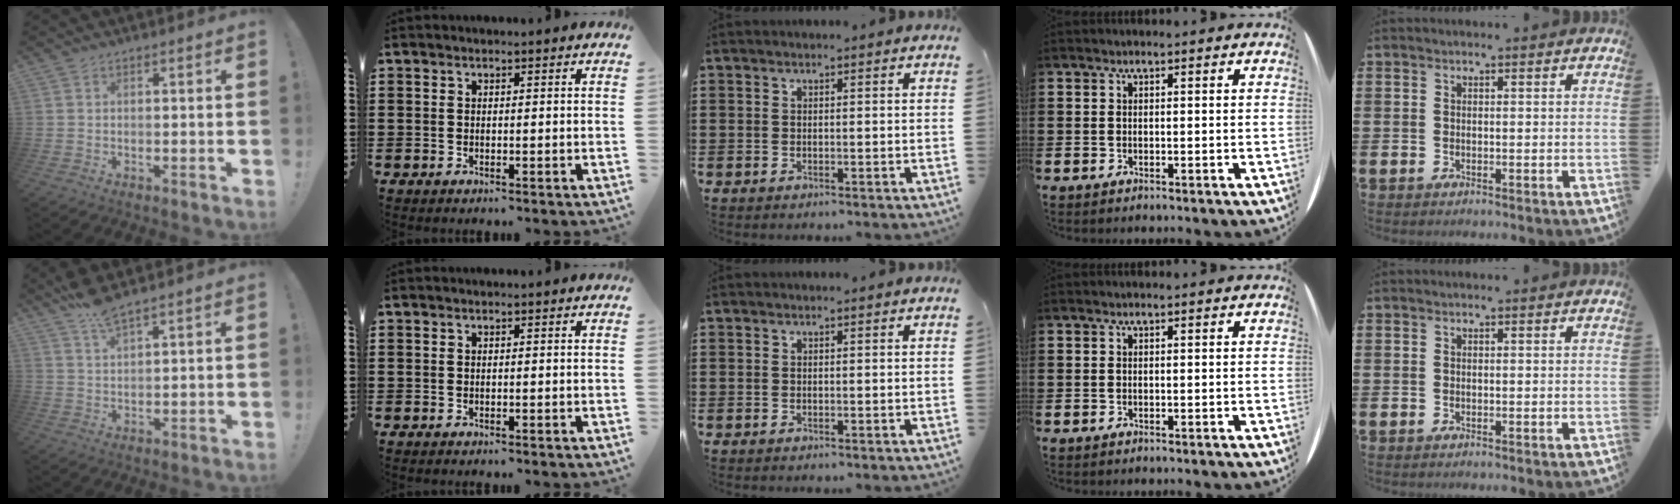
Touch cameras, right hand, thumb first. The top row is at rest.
{"thumb": {"total": 5.7, "force": [4.4, 0.8, 3.5], "torque": [-0.076, -0.018, 0.079]}}